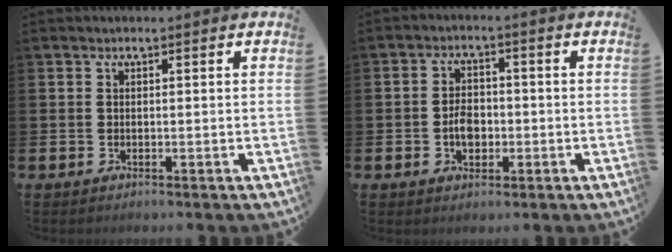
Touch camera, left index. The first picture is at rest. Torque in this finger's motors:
{"motor_torque": [0.43, 0.38, 0.13, 0.07]}